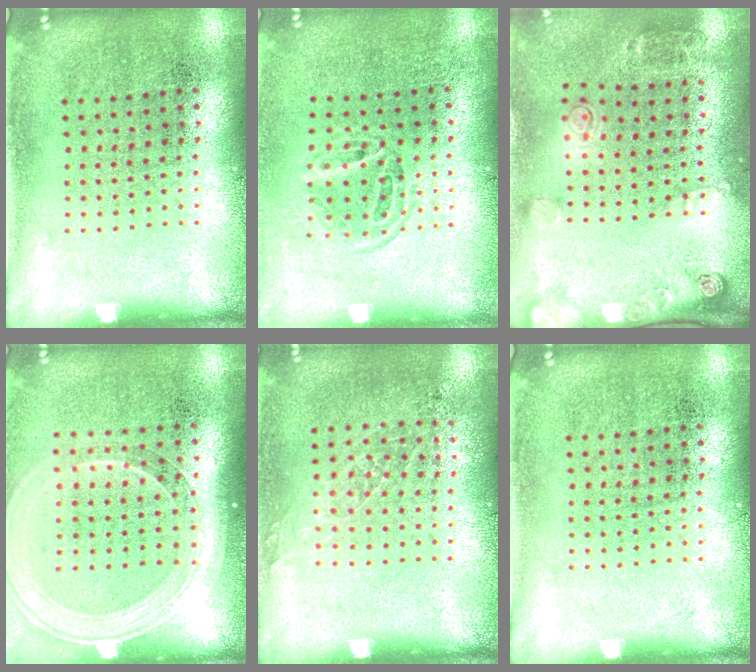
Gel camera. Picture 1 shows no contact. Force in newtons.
{"total": 1.2, "press": 1.0, "slide": 0.6}
{"total": 2.0, "press": 1.2, "slide": 1.6}
{"total": 1.8, "press": 1.6, "slide": 0.8}
{"total": 0.9, "press": 0.8, "slide": 0.2}
{"total": 0.0}